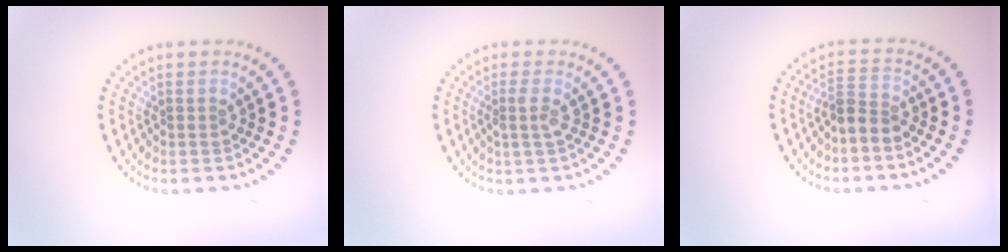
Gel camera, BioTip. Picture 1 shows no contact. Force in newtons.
{"total": 1.3, "press": 1.1, "slide": 0.7}
{"total": 2.4, "press": 1.8, "slide": 1.6}